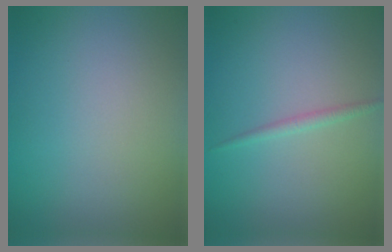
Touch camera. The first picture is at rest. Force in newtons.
{"total": 1.0, "press": 1.0, "slide": 0.1}